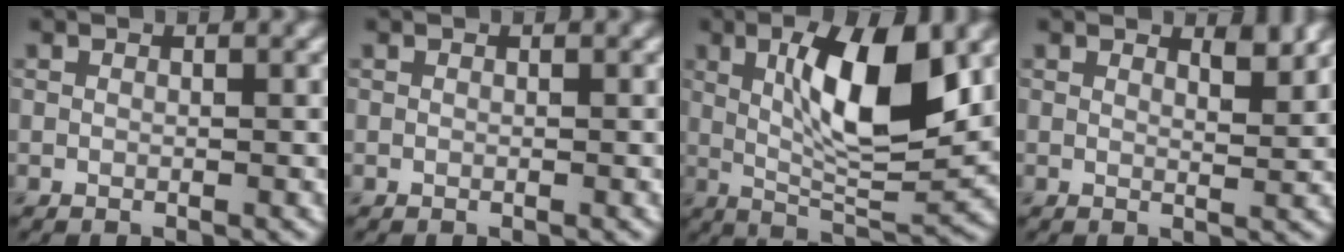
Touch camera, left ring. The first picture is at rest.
{"total": 0.0}
{"total": 9.0, "force": [2.2, 2.5, 8.4], "torque": [-0.132, -0.003, 0.039]}
{"total": 1.8, "force": [1.5, 0.3, 0.9], "torque": [-0.009, -0.001, 0.021]}